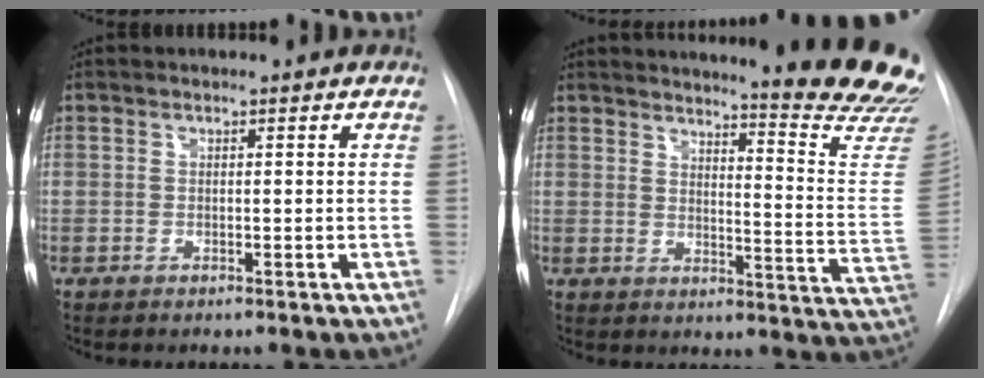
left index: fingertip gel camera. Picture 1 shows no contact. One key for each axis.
{"total": 21.1, "fx": 19.2, "fy": 0.0, "fz": 8.8, "tx": -0.114, "ty": -0.145, "tz": 0.214}